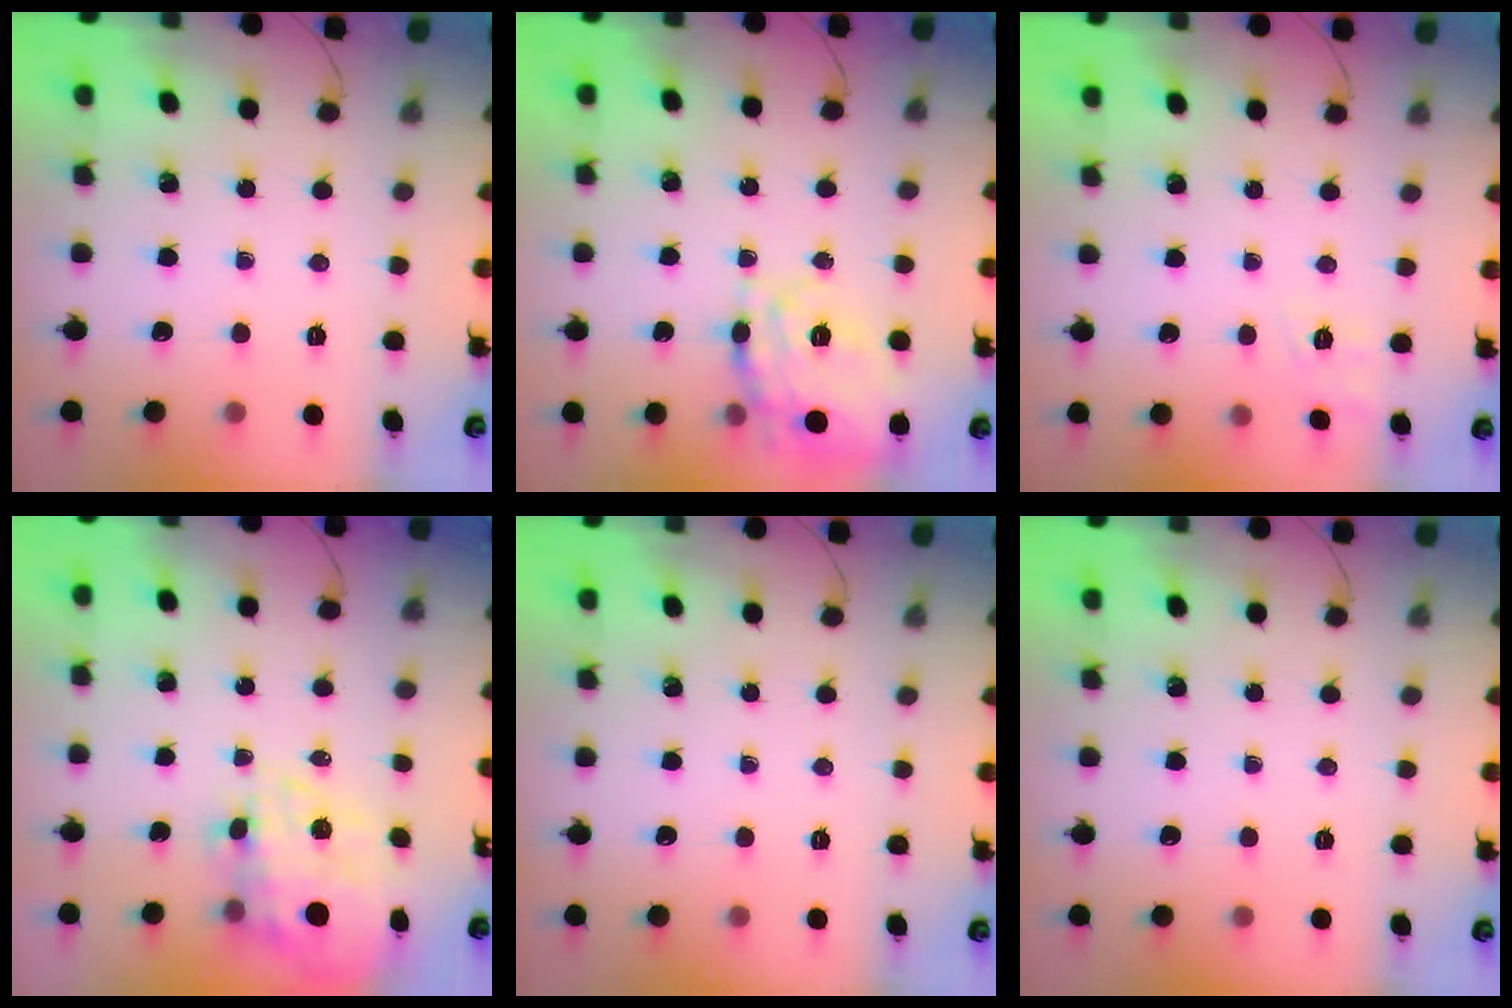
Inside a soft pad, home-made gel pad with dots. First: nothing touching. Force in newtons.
{"total": 21.4, "press": 21.3, "slide": 1.0}
{"total": 6.7, "press": 6.4, "slide": 2.1}
{"total": 7.5, "press": 6.9, "slide": 2.9}
{"total": 0.0}
{"total": 0.0}